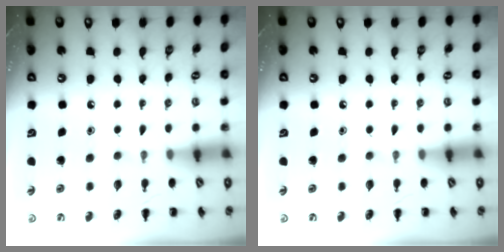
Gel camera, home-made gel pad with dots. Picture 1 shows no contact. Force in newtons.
{"total": 0.0}